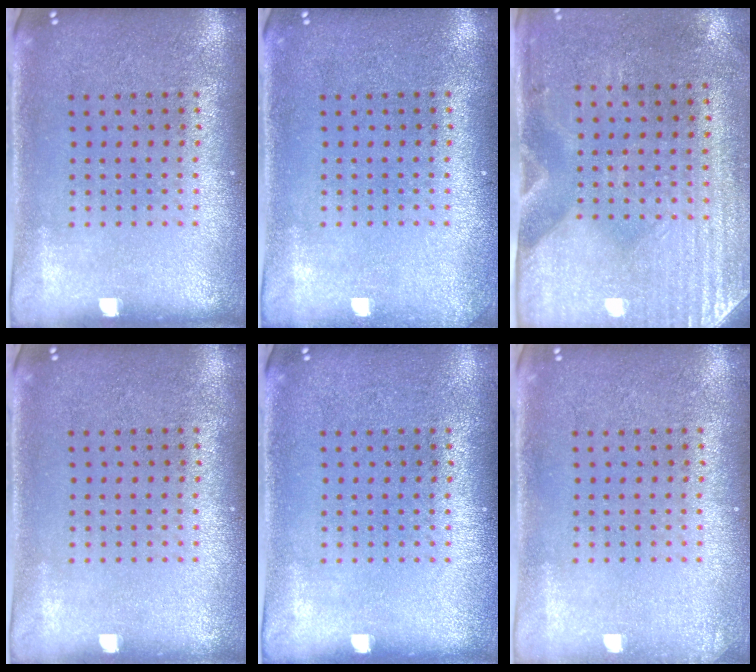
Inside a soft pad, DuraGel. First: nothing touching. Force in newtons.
{"total": 0.7, "press": 0.7, "slide": 0.0}
{"total": 3.0, "press": 2.6, "slide": 1.5}
{"total": 0.0}
{"total": 0.0}
{"total": 0.6, "press": 0.6, "slide": 0.0}